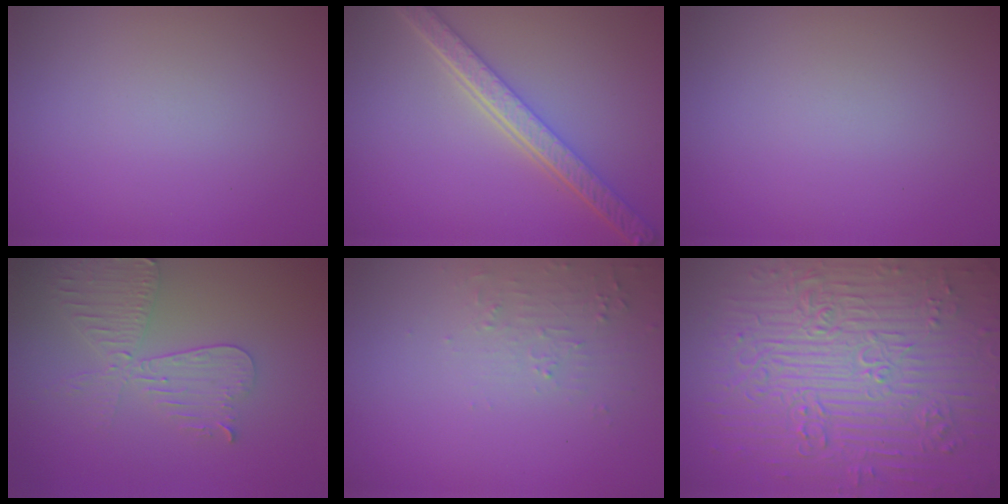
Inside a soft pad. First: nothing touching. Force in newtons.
{"total": 5.4, "press": 4.1, "slide": 3.4}
{"total": 0.0}
{"total": 4.4, "press": 3.8, "slide": 2.2}
{"total": 2.1, "press": 2.0, "slide": 0.5}
{"total": 11.9, "press": 7.8, "slide": 8.9}